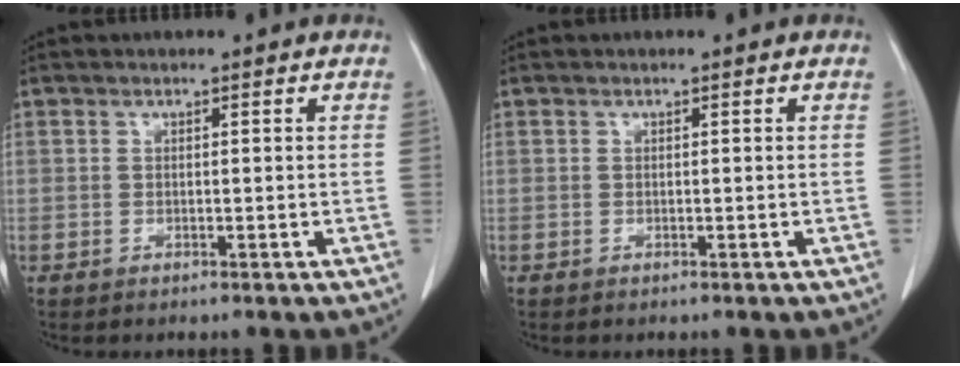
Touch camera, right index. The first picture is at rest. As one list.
[{"total": 0.0}]